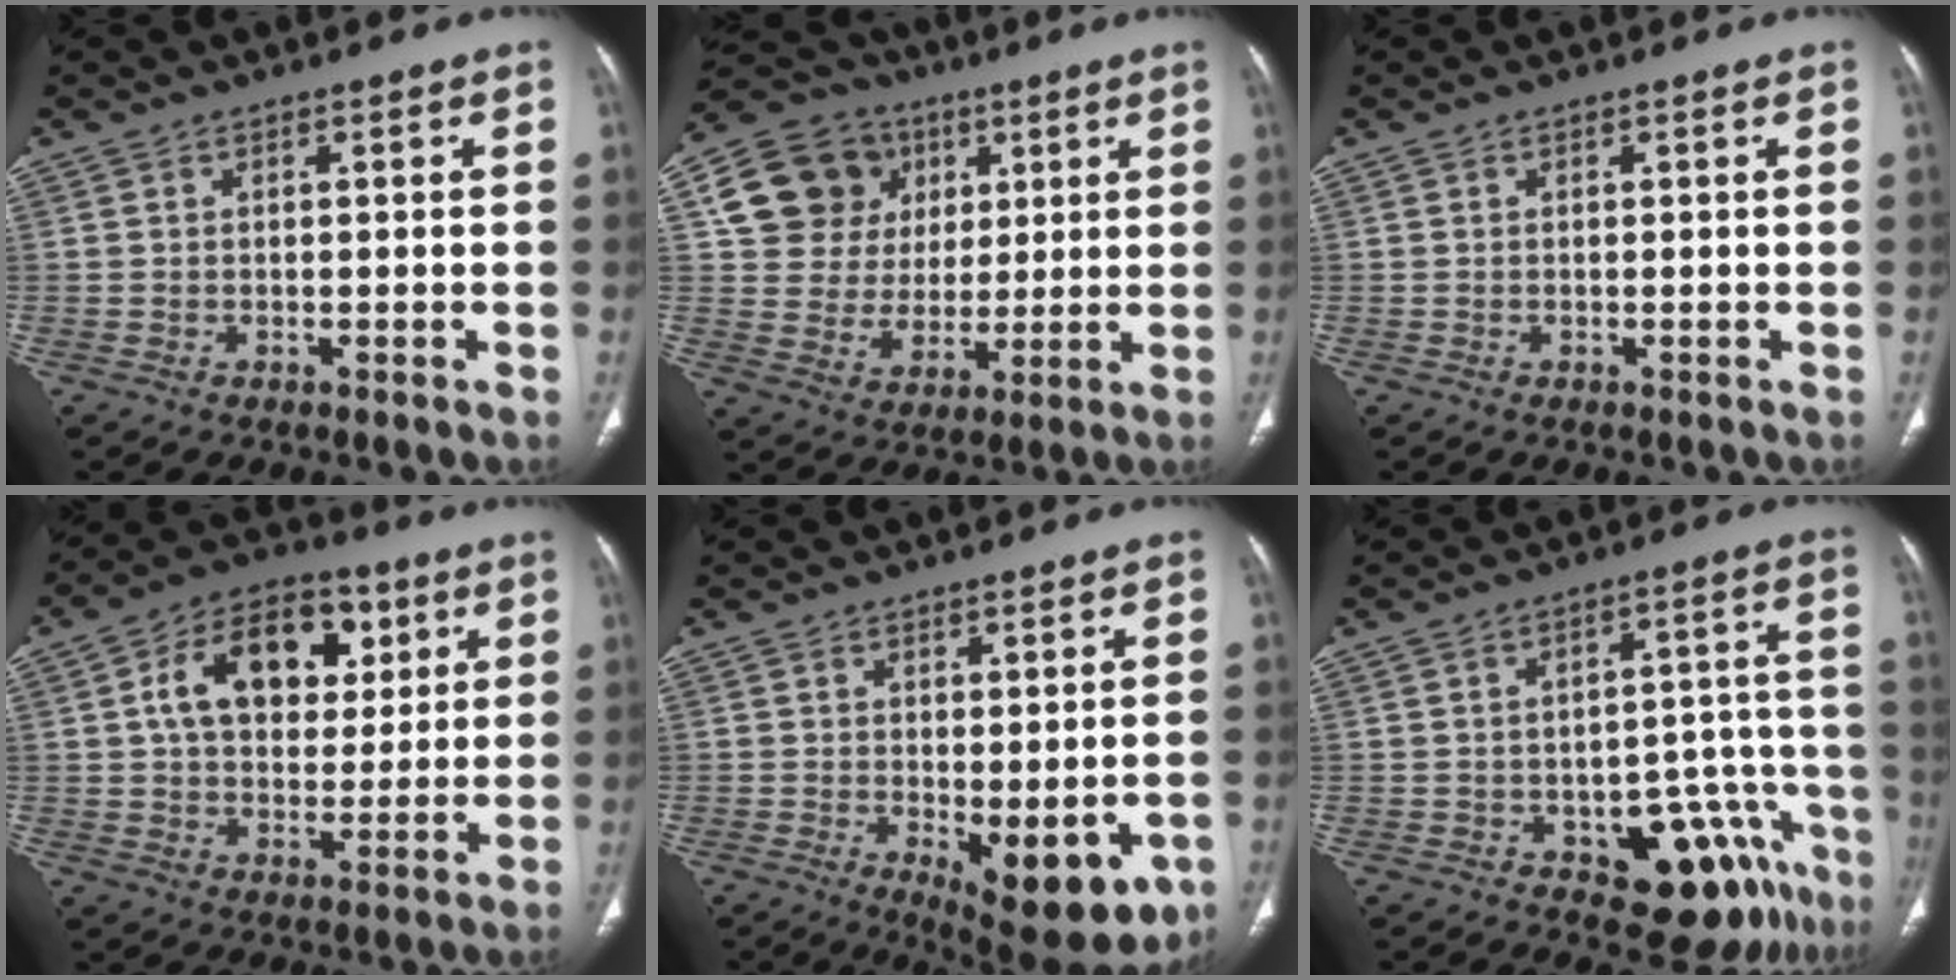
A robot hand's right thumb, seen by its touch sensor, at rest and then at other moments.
{"total": 15.8, "force": [5.3, 13.8, 5.5], "torque": [-0.069, 0.009, 0.098]}
{"total": 0.0}
{"total": 15.7, "force": [4.8, 10.7, 10.5], "torque": [-0.131, 0.003, 0.075]}
{"total": 11.9, "force": [-3.5, 5.1, 10.2], "torque": [-0.109, -0.017, -0.031]}
{"total": 13.6, "force": [-7.7, 6.7, 9.0], "torque": [-0.060, 0.068, -0.096]}